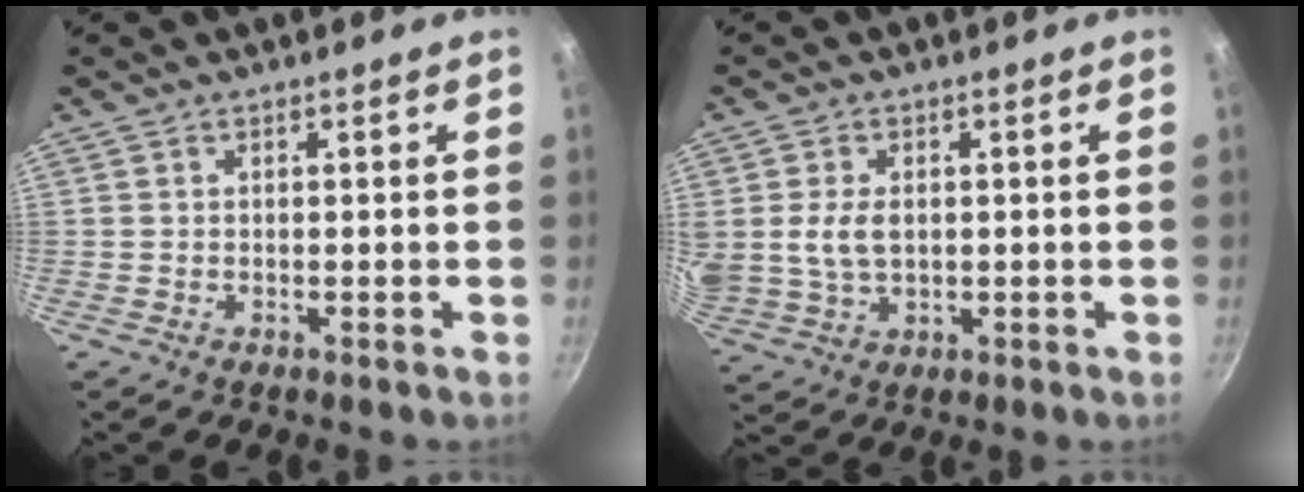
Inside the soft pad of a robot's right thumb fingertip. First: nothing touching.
{"total": 6.3, "force": [0.8, 4.2, 4.6], "torque": [-0.081, -0.006, 0.023]}